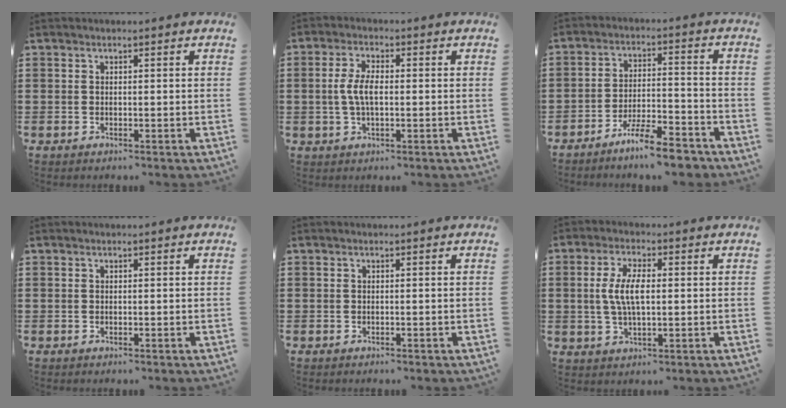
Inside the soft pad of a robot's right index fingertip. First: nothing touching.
{"total": 4.7, "force": [-0.3, 1.9, 4.3], "torque": [-0.103, -0.004, -0.014]}
{"total": 8.0, "force": [-6.8, 0.8, 4.1], "torque": [-0.074, 0.007, -0.127]}
{"total": 0.0}
{"total": 0.0}
{"total": 6.1, "force": [0.2, 2.2, 5.7], "torque": [-0.131, -0.003, -0.006]}